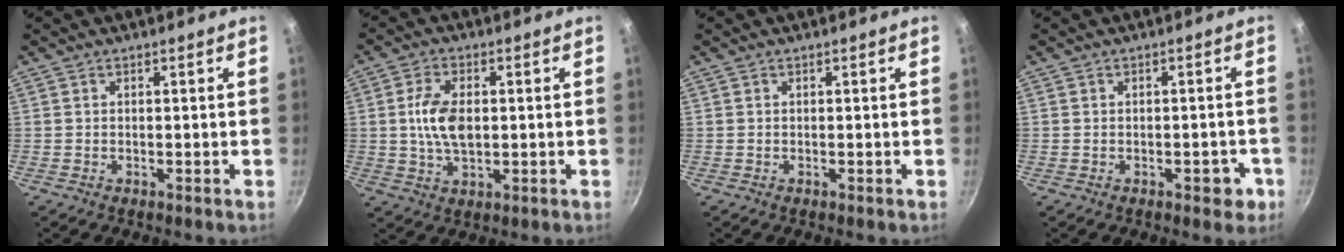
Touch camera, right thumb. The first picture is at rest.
{"total": 8.2, "force": [0.5, 4.8, 6.7], "torque": [-0.120, 0.003, 0.008]}
{"total": 0.0}
{"total": 3.7, "force": [-1.6, 2.1, 2.6], "torque": [-0.007, 0.020, -0.014]}